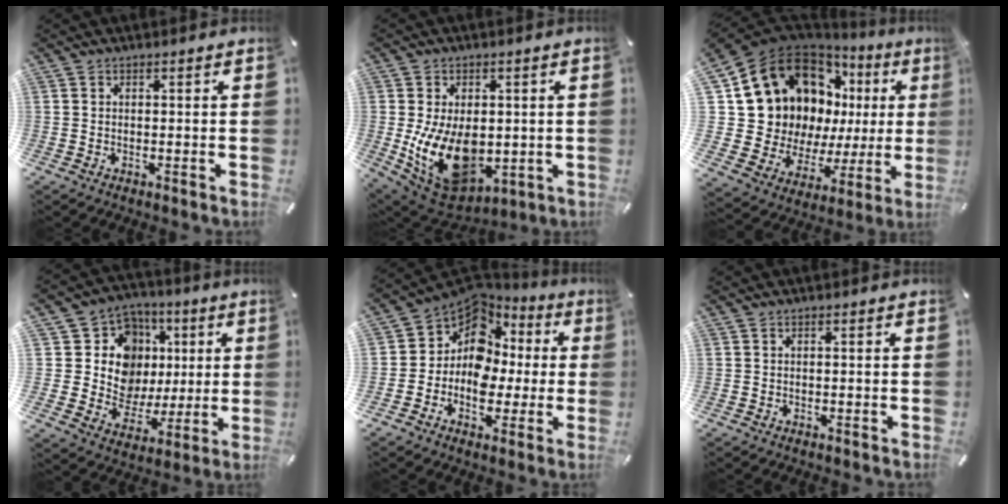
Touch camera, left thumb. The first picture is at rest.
{"total": 16.7, "force": [-1.7, 11.2, 12.3], "torque": [-0.240, -0.007, -0.020]}
{"total": 19.2, "force": [8.2, 14.3, 9.9], "torque": [-0.152, -0.077, 0.173]}
{"total": 14.5, "force": [2.6, 13.5, 4.8], "torque": [-0.057, -0.030, 0.069]}
{"total": 9.7, "force": [0.8, 9.0, 3.3], "torque": [-0.079, -0.034, 0.019]}
{"total": 0.0}